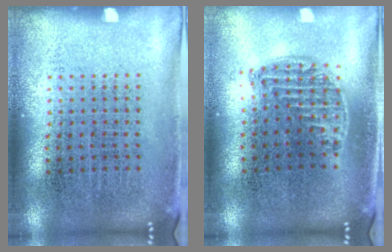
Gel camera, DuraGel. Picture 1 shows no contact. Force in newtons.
{"total": 1.2, "press": 1.1, "slide": 0.5}